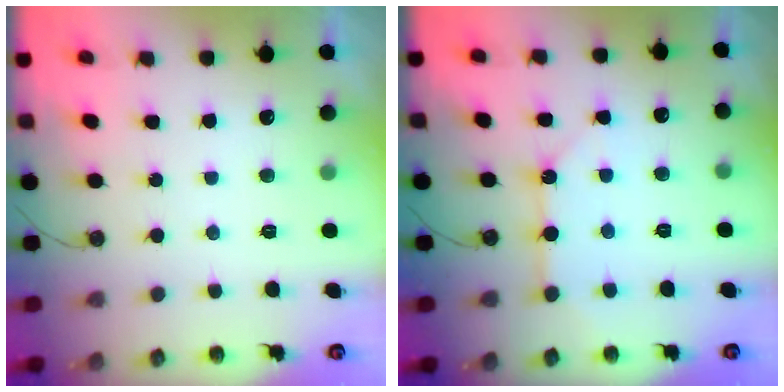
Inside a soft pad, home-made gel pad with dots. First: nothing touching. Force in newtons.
{"total": 6.7, "press": 6.7, "slide": 0.6}